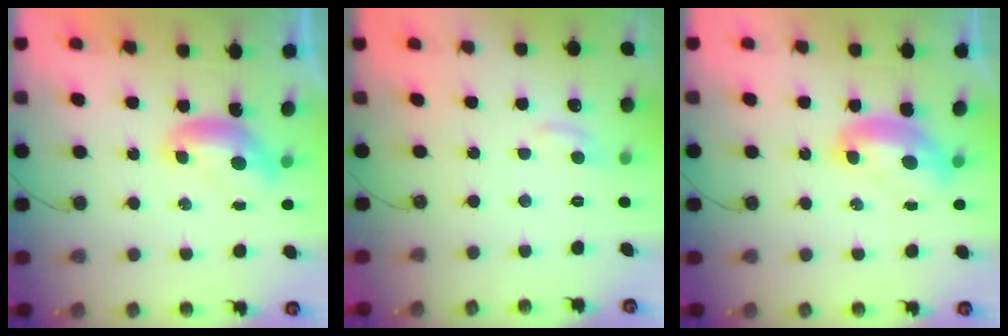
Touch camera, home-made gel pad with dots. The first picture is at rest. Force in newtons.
{"total": 1.0, "press": 0.5, "slide": 0.8}
{"total": 2.5, "press": 2.5, "slide": 0.3}